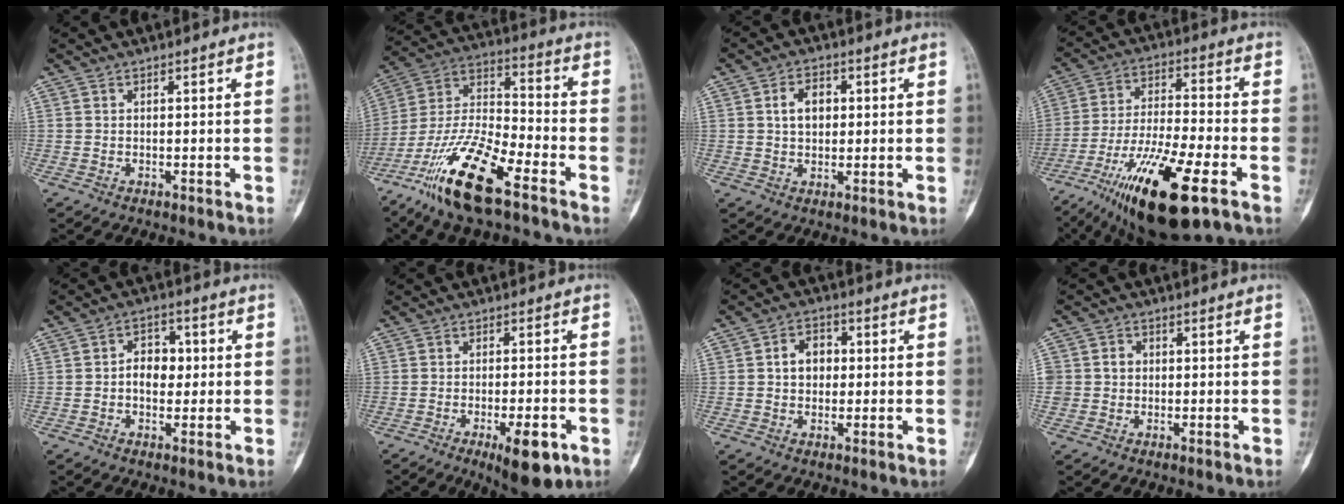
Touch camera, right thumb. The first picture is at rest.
{"total": 18.4, "force": [-11.3, 5.0, 13.6], "torque": [-0.276, 0.054, -0.214]}
{"total": 5.3, "force": [1.0, 3.7, 3.7], "torque": [-0.046, 0.007, 0.015]}
{"total": 20.1, "force": [-10.6, 5.0, 16.4], "torque": [-0.330, 0.025, -0.182]}
{"total": 6.2, "force": [0.1, 4.4, 4.3], "torque": [-0.041, 0.013, -0.005]}
{"total": 8.8, "force": [-4.0, 2.8, 7.3], "torque": [-0.103, 0.005, -0.048]}
{"total": 5.7, "force": [0.6, 4.4, 3.5], "torque": [-0.032, 0.012, 0.004]}
{"total": 3.4, "force": [0.2, 3.2, 1.1], "torque": [0.001, 0.005, 0.003]}